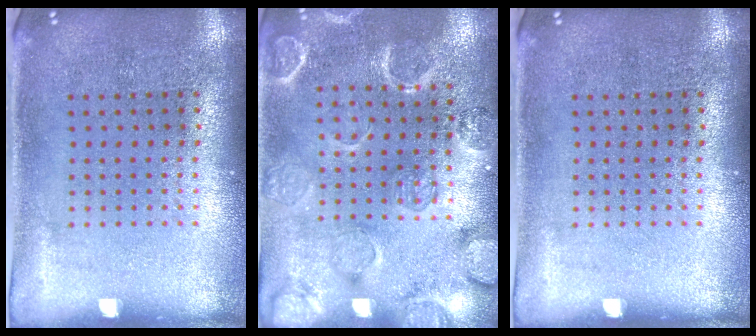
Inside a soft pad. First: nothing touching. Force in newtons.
{"total": 2.4, "press": 2.3, "slide": 0.6}
{"total": 0.0}